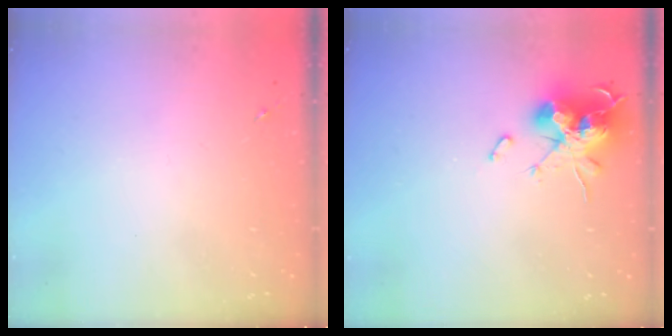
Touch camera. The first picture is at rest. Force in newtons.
{"total": 16.4, "press": 16.4, "slide": 0.1}